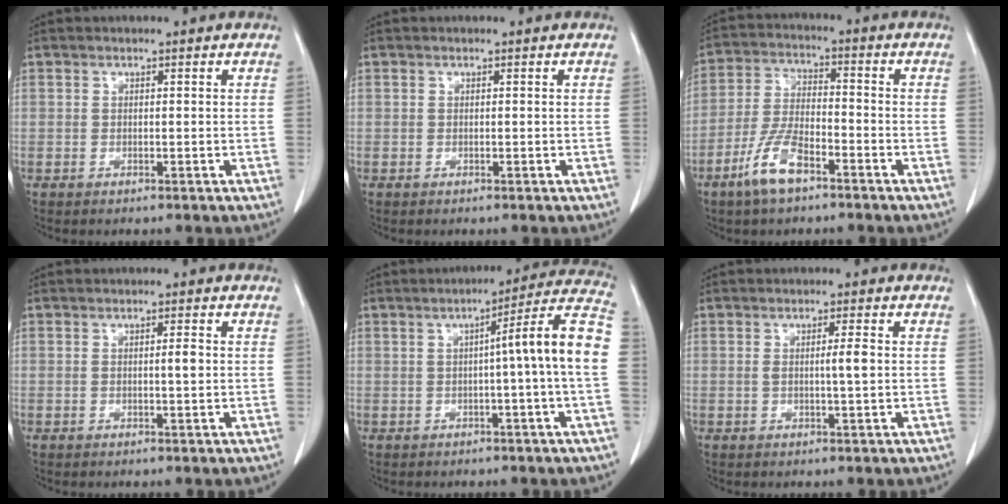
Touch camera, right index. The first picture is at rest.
{"total": 0.0}
{"total": 8.3, "force": [-5.2, 2.4, 6.0], "torque": [-0.131, -0.003, -0.101]}
{"total": 1.4, "force": [0.0, 0.0, 1.4], "torque": [-0.024, 0.001, -0.001]}
{"total": 11.0, "force": [-0.3, -1.6, 10.9], "torque": [-0.140, 0.018, -0.010]}
{"total": 2.4, "force": [0.0, -0.2, 2.3], "torque": [-0.040, -0.001, -0.001]}